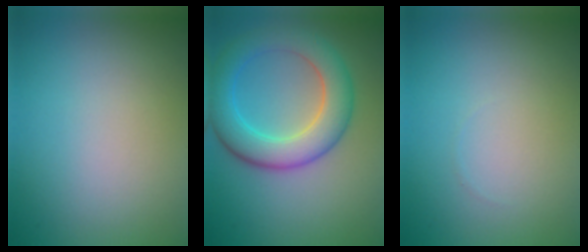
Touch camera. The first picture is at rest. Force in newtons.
{"total": 6.6, "press": 6.6, "slide": 0.1}
{"total": 0.0}